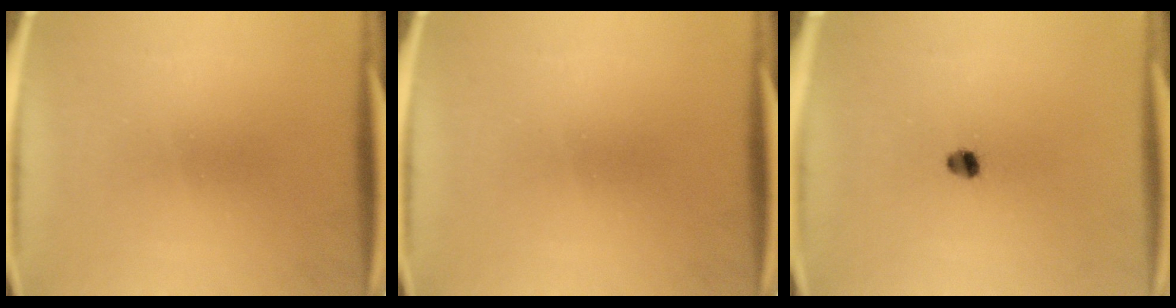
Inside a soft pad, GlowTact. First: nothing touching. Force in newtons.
{"total": 0.0}
{"total": 2.3}